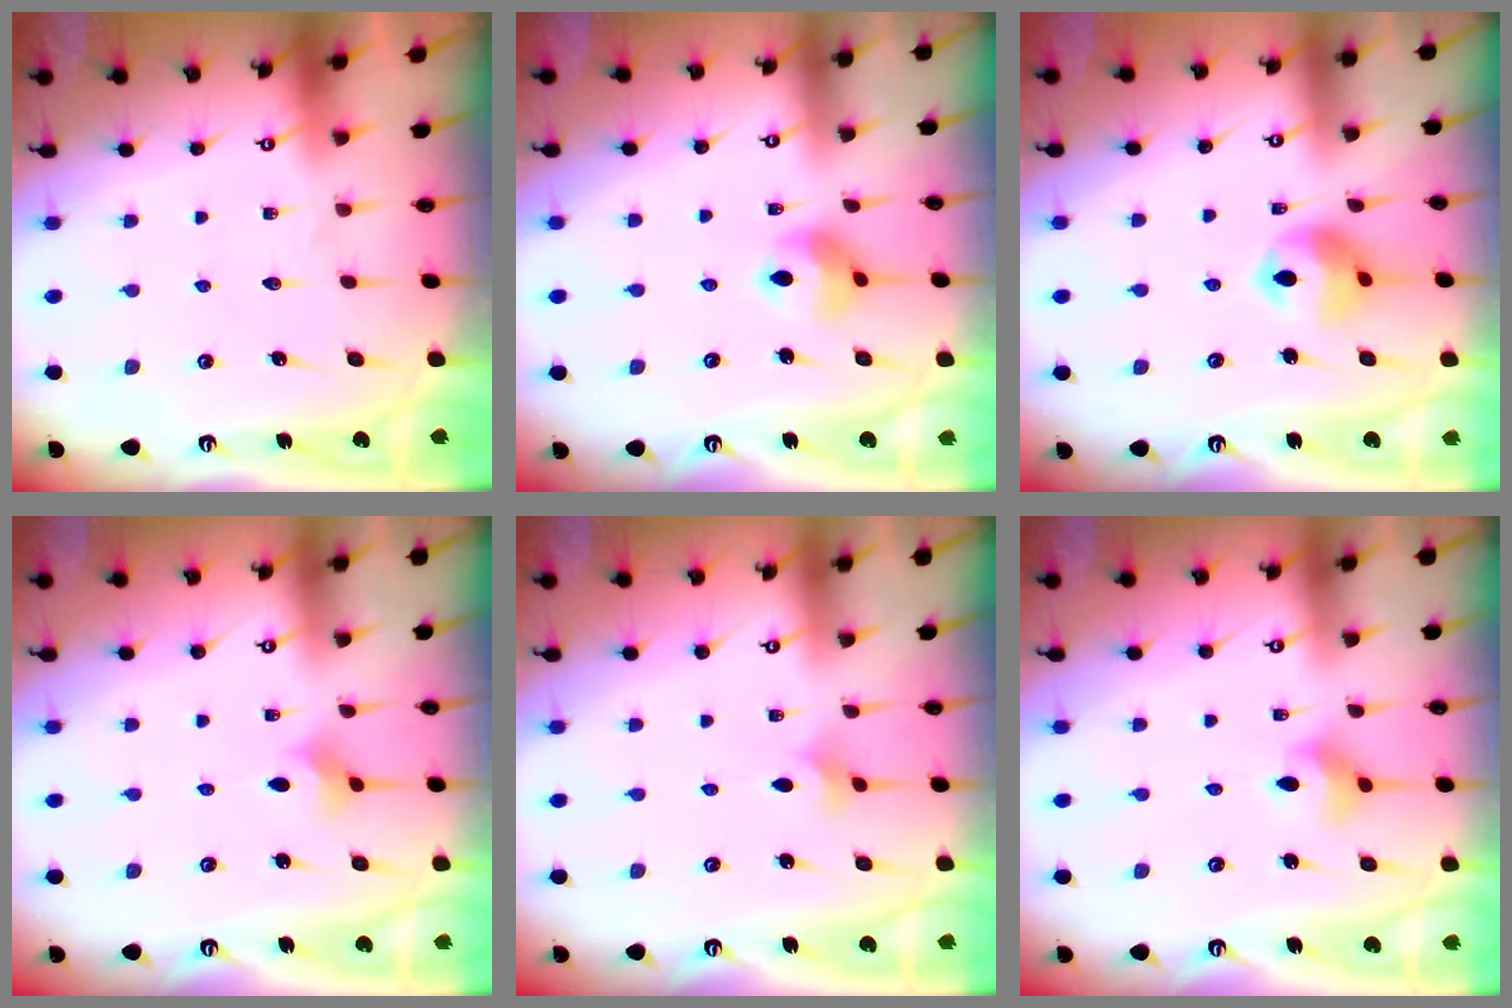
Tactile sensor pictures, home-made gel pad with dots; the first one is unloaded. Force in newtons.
{"total": 8.0, "press": 7.9, "slide": 0.8}
{"total": 10.5, "press": 10.4, "slide": 1.7}
{"total": 2.3, "press": 2.2, "slide": 0.4}
{"total": 1.8, "press": 1.7, "slide": 0.5}
{"total": 5.1, "press": 5.0, "slide": 1.3}